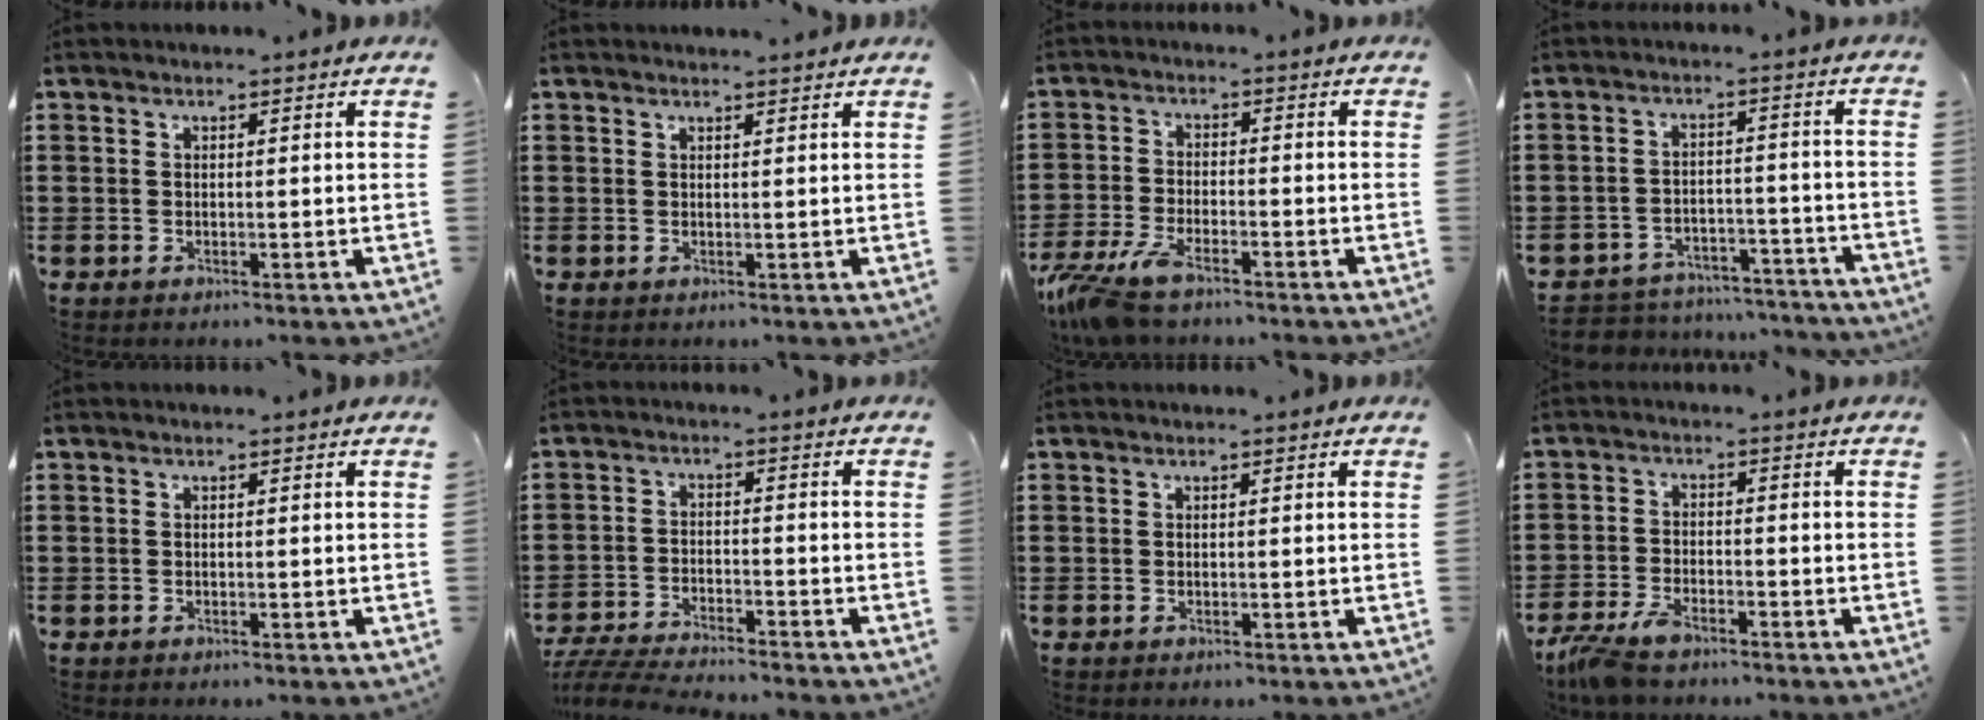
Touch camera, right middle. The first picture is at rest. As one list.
[{"total": 0.9, "force": [0.9, -0.1, 0.0], "torque": [-0.002, -0.004, 0.018]}, {"total": 6.2, "force": [-4.9, 1.2, 3.5], "torque": [-0.099, -0.014, -0.100]}, {"total": 5.0, "force": [-4.9, 0.8, 0.0], "torque": [-0.008, 0.009, -0.104]}, {"total": 0.0}, {"total": 5.3, "force": [-5.2, 0.1, 1.2], "torque": [-0.037, -0.006, -0.107]}, {"total": 0.0}, {"total": 4.7, "force": [-3.9, 1.3, 2.2], "torque": [-0.064, -0.004, -0.084]}]